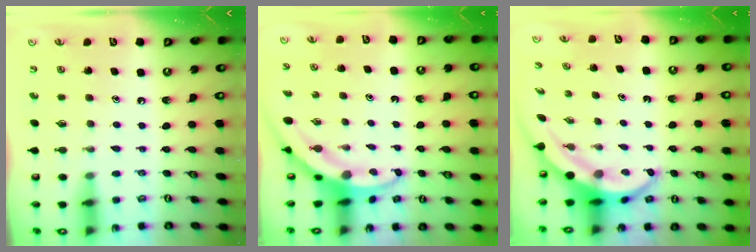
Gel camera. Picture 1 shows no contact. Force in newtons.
{"total": 3.3, "press": 3.3, "slide": 0.2}
{"total": 4.2, "press": 4.2, "slide": 0.6}